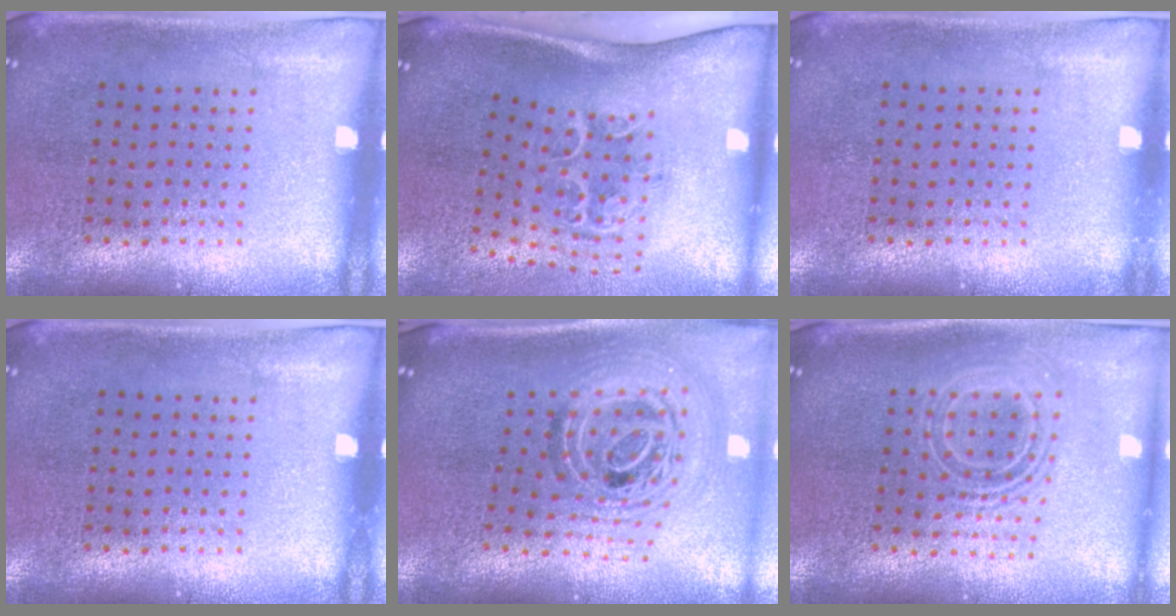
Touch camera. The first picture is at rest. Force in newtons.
{"total": 1.6, "press": 1.3, "slide": 1.0}
{"total": 0.0}
{"total": 0.0}
{"total": 2.1, "press": 1.6, "slide": 1.3}
{"total": 2.1, "press": 1.5, "slide": 1.4}